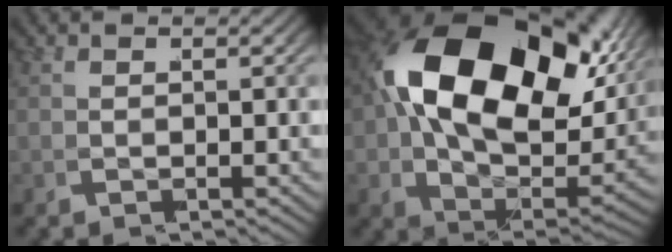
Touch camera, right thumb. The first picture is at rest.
{"total": 20.0, "force": [3.1, 12.4, 15.4], "torque": [-0.292, -0.032, 0.056]}